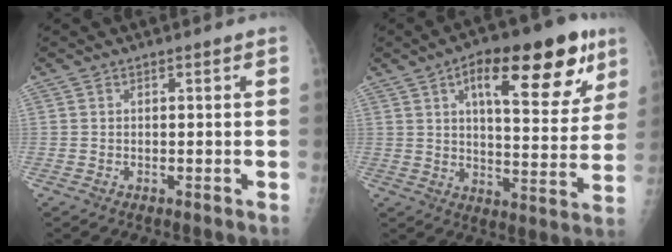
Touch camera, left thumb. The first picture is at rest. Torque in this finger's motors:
{"motor_torque": [0.44, 0.65, 0.47, -0.29, 0.14]}